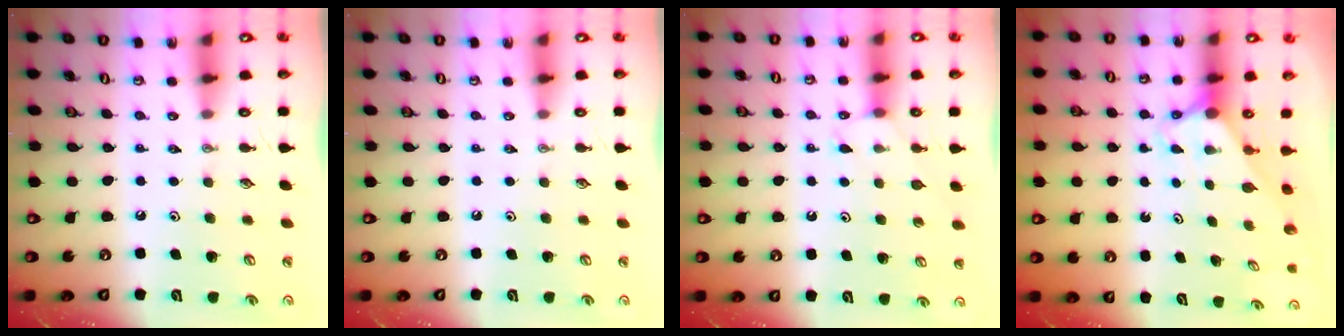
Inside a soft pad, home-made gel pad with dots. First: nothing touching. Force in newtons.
{"total": 0.0}
{"total": 6.0, "press": 6.0, "slide": 0.7}
{"total": 2.7, "press": 2.7, "slide": 0.0}